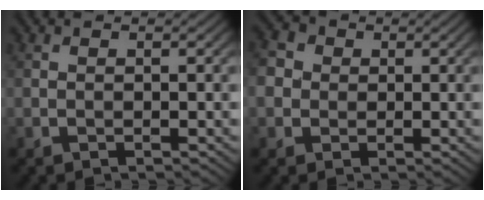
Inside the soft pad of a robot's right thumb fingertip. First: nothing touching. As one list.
[{"total": 4.3, "force": [0.4, 3.9, 1.8], "torque": [-0.065, 0.009, 0.000]}]